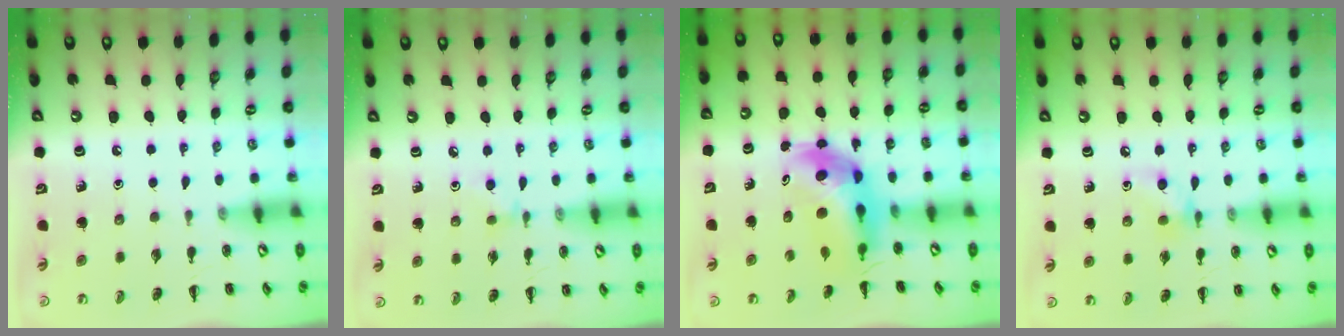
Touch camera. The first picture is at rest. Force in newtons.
{"total": 2.8, "press": 2.5, "slide": 1.1}
{"total": 6.4, "press": 6.2, "slide": 1.7}
{"total": 5.8, "press": 5.7, "slide": 0.6}